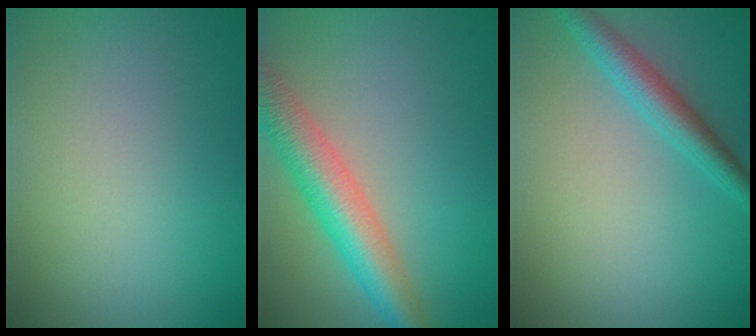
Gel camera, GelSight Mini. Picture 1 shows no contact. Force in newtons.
{"total": 6.4, "press": 6.4, "slide": 0.3}
{"total": 3.1, "press": 3.1, "slide": 0.1}